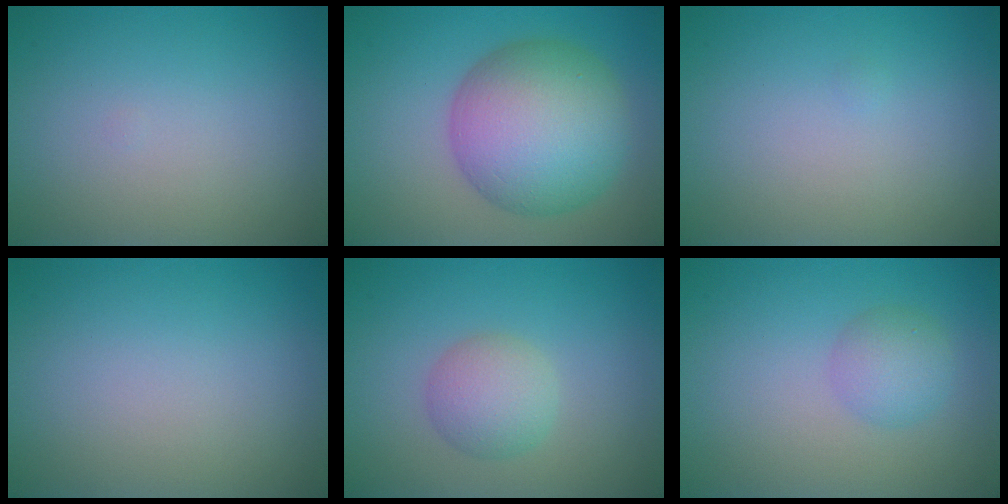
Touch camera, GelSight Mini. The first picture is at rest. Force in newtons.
{"total": 10.4, "press": 10.4, "slide": 0.5}
{"total": 0.0}
{"total": 0.0}
{"total": 3.0, "press": 3.0, "slide": 0.0}
{"total": 2.4, "press": 2.4, "slide": 0.0}